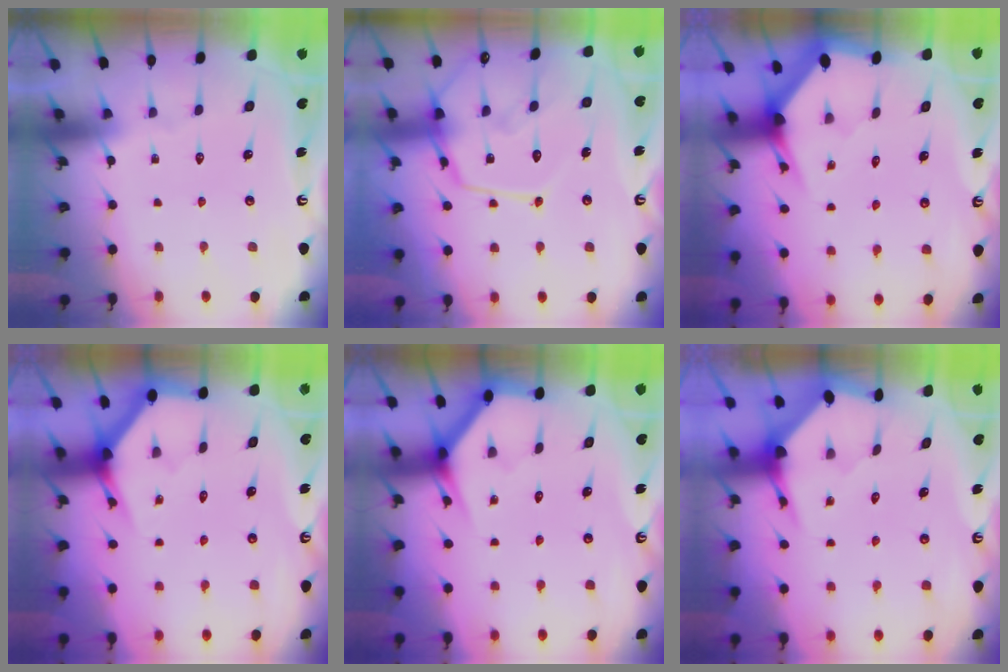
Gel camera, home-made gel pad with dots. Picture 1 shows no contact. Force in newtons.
{"total": 15.2, "press": 15.2, "slide": 0.9}
{"total": 3.4, "press": 3.4, "slide": 0.2}
{"total": 3.7, "press": 3.7, "slide": 0.3}
{"total": 3.6, "press": 3.5, "slide": 0.3}
{"total": 3.6, "press": 3.6, "slide": 0.4}